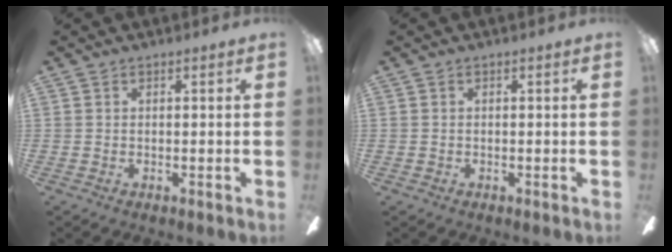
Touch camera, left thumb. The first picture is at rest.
{"total": 0.6, "force": [-0.3, 0.5, 0.1], "torque": [-0.002, 0.005, -0.007]}